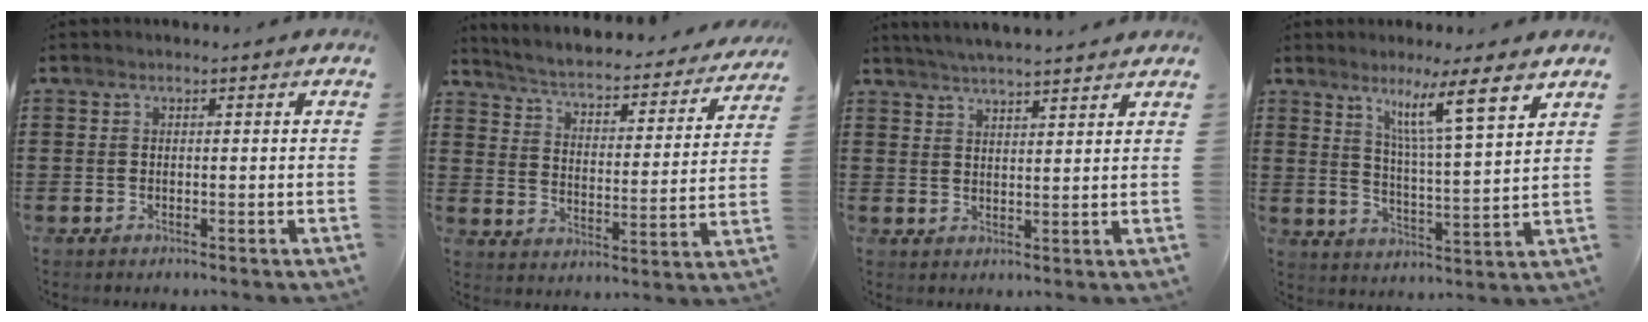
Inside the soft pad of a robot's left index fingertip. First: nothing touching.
{"total": 3.0, "force": [2.8, -0.2, 1.1], "torque": [-0.041, -0.034, 0.036]}
{"total": 3.4, "force": [3.3, -0.6, 0.6], "torque": [-0.023, -0.013, 0.058]}
{"total": 8.7, "force": [5.8, 0.1, 6.5], "torque": [-0.119, -0.034, 0.092]}